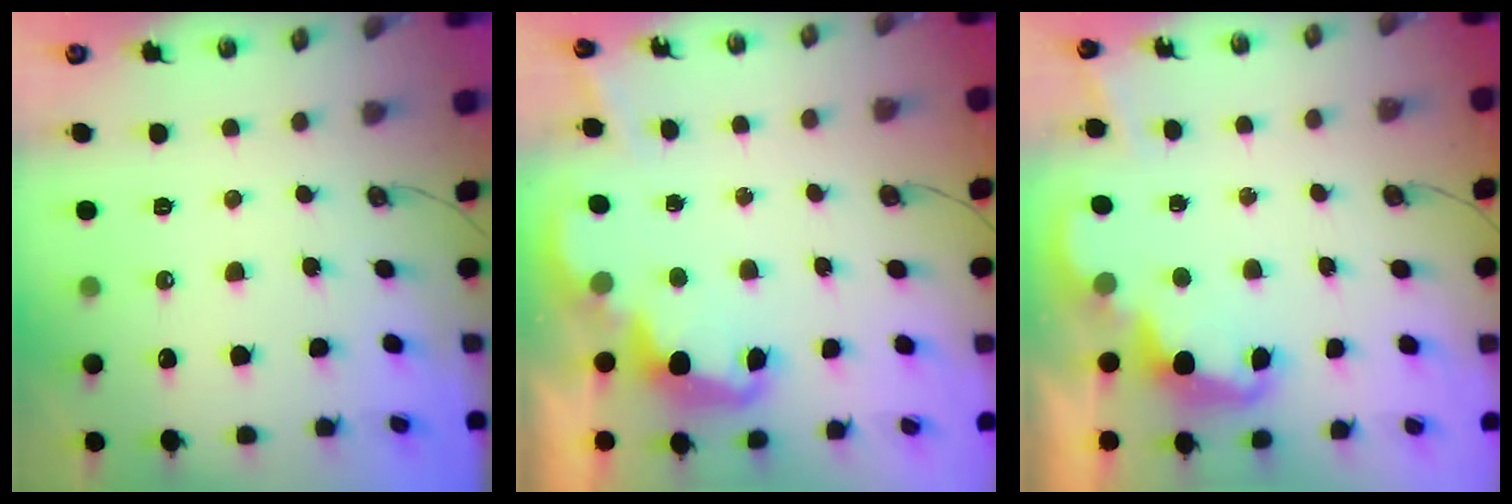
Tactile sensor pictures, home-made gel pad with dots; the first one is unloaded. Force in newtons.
{"total": 2.4, "press": 2.4, "slide": 0.6}
{"total": 2.3, "press": 2.2, "slide": 0.5}